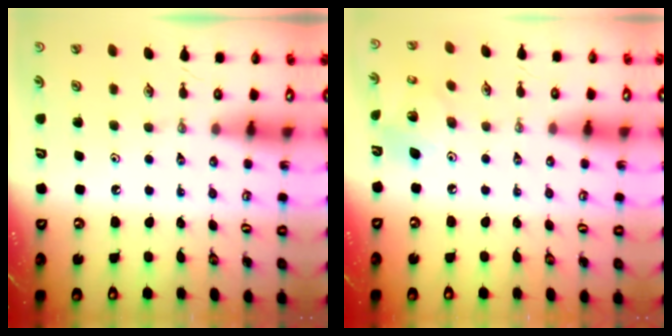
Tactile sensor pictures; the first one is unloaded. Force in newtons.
{"total": 8.5, "press": 8.4, "slide": 0.6}